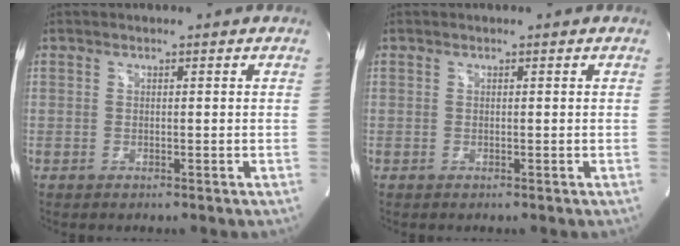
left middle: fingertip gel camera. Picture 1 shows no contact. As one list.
[{"total": 0.0}]